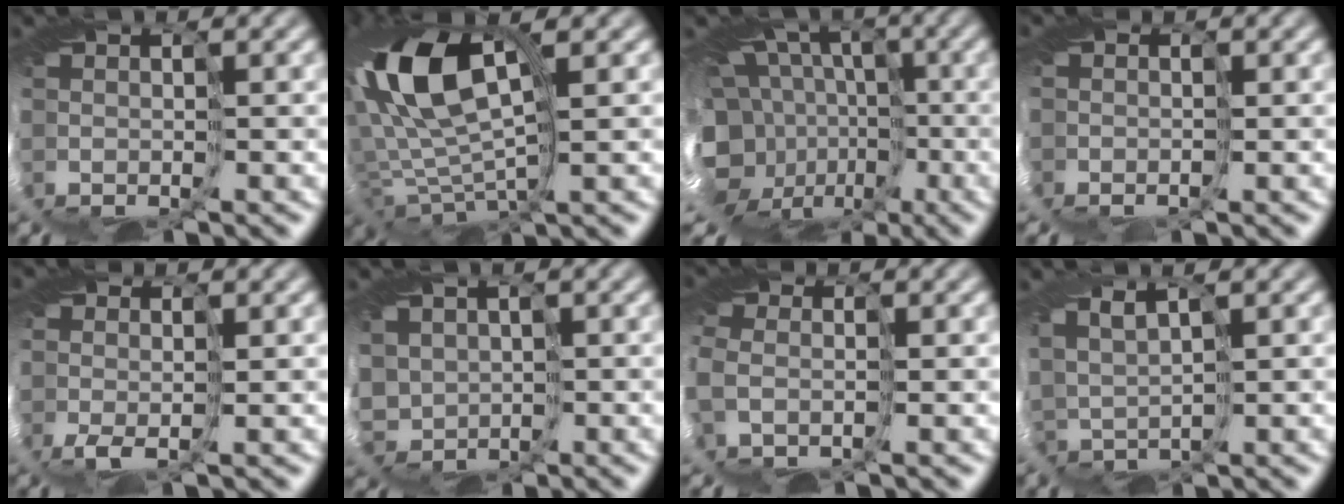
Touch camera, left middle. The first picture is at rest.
{"total": 10.3, "force": [3.2, 5.3, 8.2], "torque": [-0.201, 0.016, 0.061]}
{"total": 16.0, "force": [-3.2, 13.4, 8.2], "torque": [-0.181, -0.013, -0.063]}
{"total": 4.7, "force": [-0.7, 3.8, 2.7], "torque": [-0.046, 0.000, -0.004]}
{"total": 3.7, "force": [-0.8, 2.6, 2.5], "torque": [-0.081, -0.014, -0.003]}
{"total": 3.2, "force": [1.0, 3.1, 0.0], "torque": [-0.032, 0.007, 0.028]}
{"total": 5.1, "force": [-0.6, 4.0, 3.2], "torque": [-0.101, 0.001, 0.002]}
{"total": 1.7, "force": [1.7, 0.1, -0.3], "torque": [-0.013, 0.008, 0.042]}